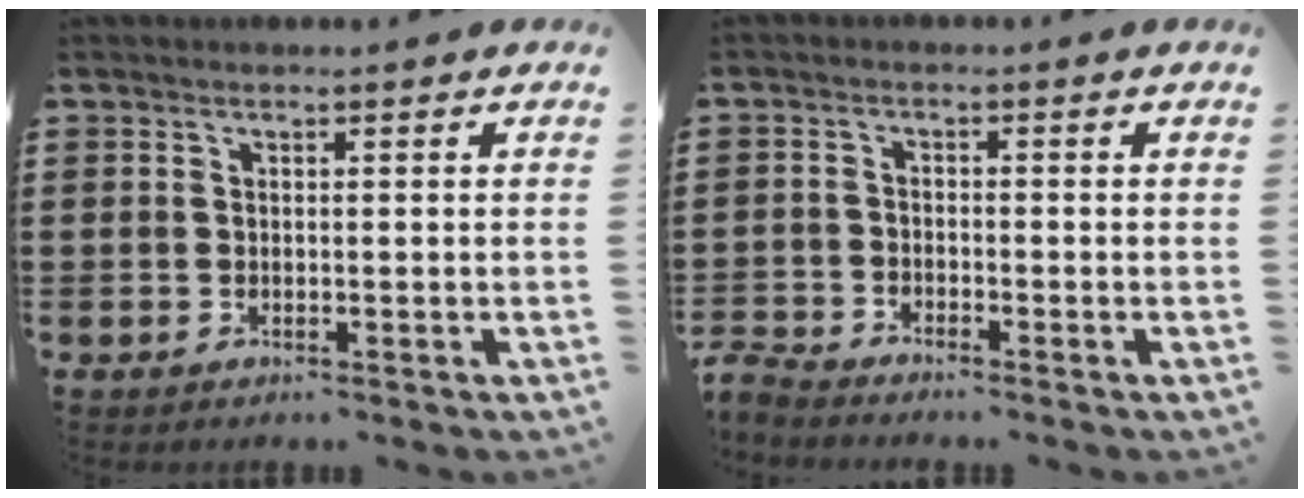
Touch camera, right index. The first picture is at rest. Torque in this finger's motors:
{"motor_torque": [-2.14, 0.00, -0.84, -0.21]}